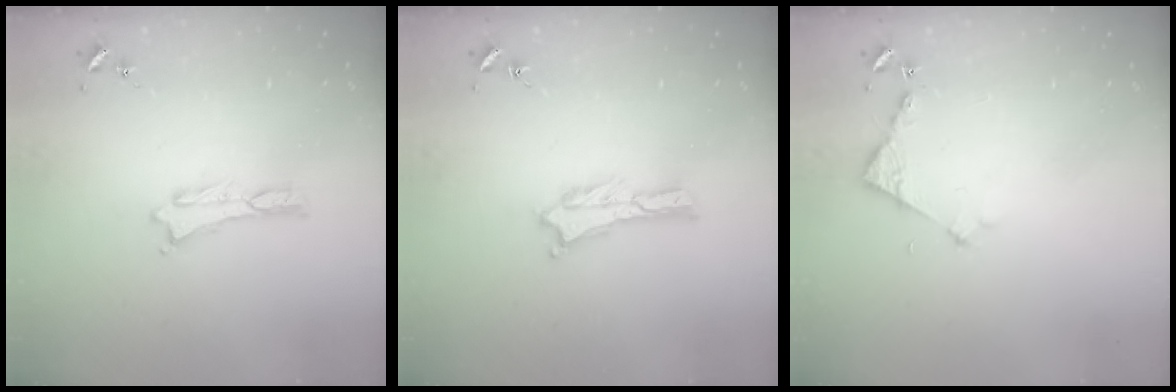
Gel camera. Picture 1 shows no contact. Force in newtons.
{"total": 0.6, "press": 0.6, "slide": 0.2}
{"total": 3.5, "press": 3.5, "slide": 0.3}